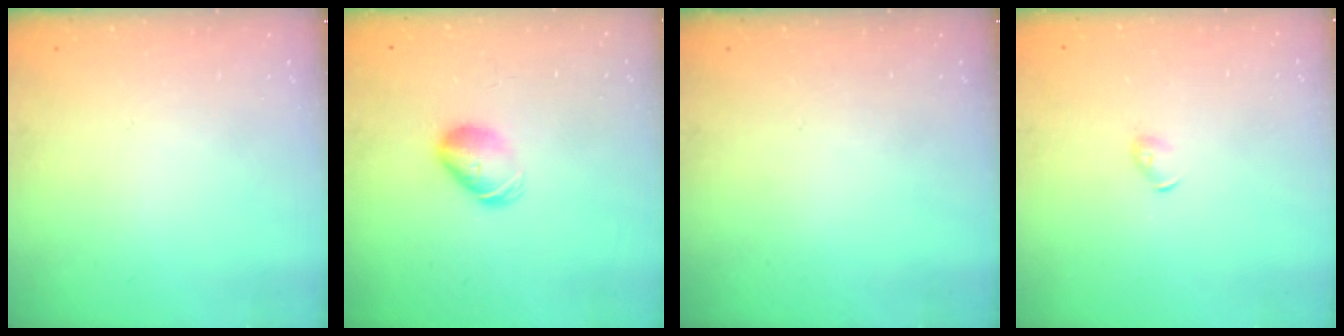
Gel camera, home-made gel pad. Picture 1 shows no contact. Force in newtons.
{"total": 7.5, "press": 7.4, "slide": 0.7}
{"total": 0.0}
{"total": 3.5, "press": 3.5, "slide": 0.6}